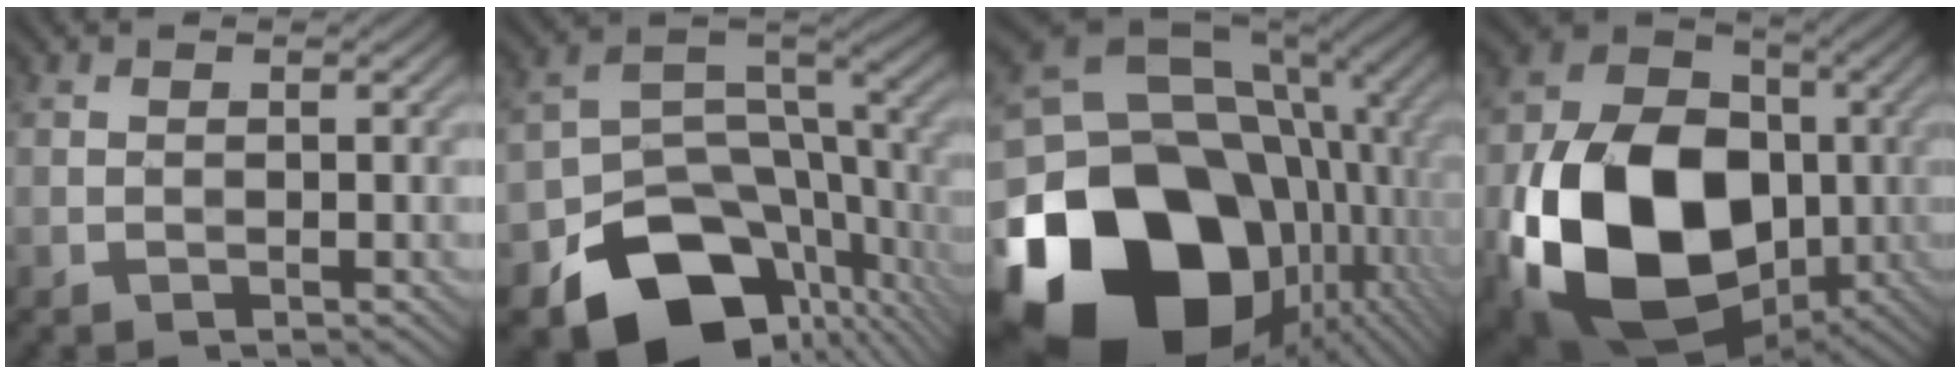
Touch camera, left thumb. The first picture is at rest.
{"total": 14.3, "force": [-7.7, 9.8, 7.0], "torque": [-0.135, -0.033, -0.119]}
{"total": 22.3, "force": [-6.7, 16.8, 13.0], "torque": [-0.280, -0.032, -0.094]}
{"total": 18.3, "force": [-4.6, 13.1, 11.8], "torque": [-0.252, -0.041, -0.079]}